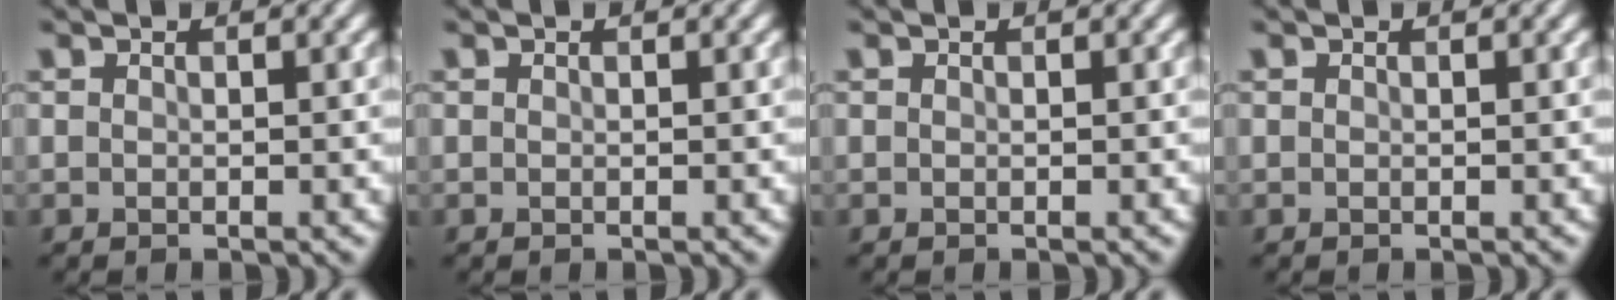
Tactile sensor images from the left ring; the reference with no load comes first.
{"total": 0.0}
{"total": 0.0}
{"total": 0.0}